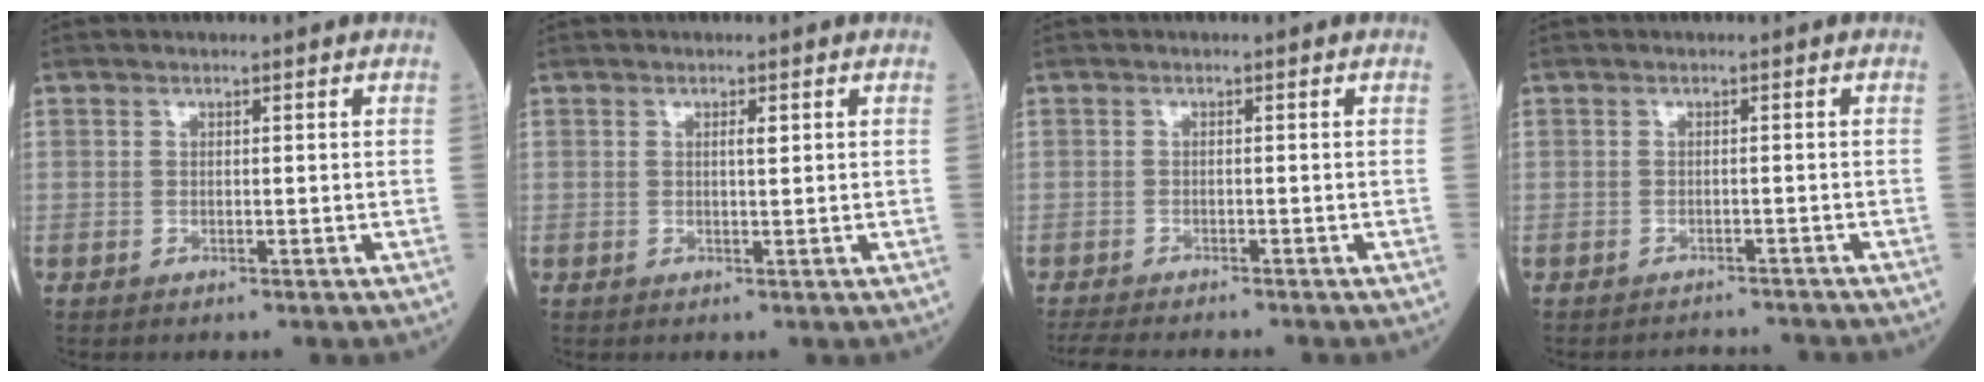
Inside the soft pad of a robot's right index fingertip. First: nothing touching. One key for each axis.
{"total": 1.0, "fx": 0.4, "fy": 0.1, "fz": 0.9, "tx": -0.016, "ty": 0.000, "tz": 0.004}
{"total": 5.4, "fx": -5.0, "fy": 0.7, "fz": 1.9, "tx": -0.030, "ty": -0.018, "tz": -0.082}
{"total": 3.6, "fx": -3.6, "fy": -0.1, "fz": -0.5, "tx": 0.009, "ty": -0.005, "tz": -0.048}